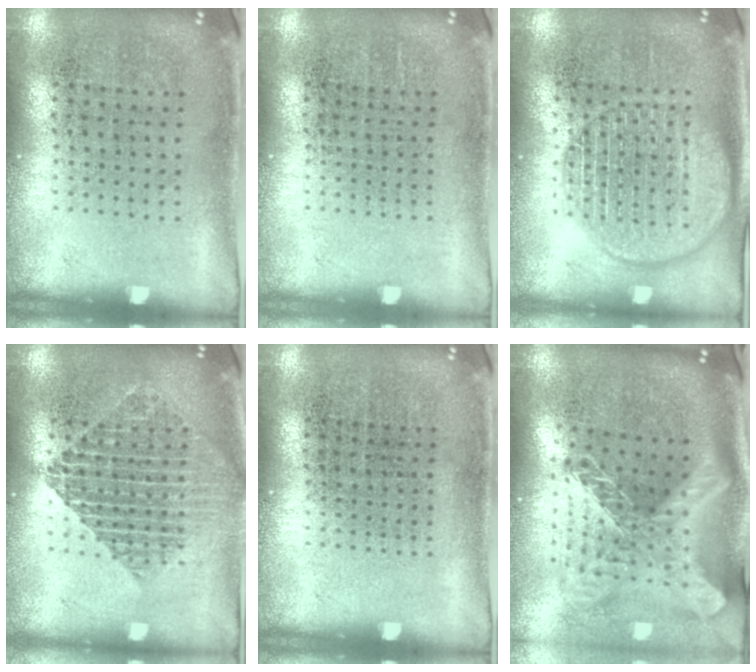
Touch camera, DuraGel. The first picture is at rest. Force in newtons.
{"total": 0.0}
{"total": 3.0, "press": 3.0, "slide": 0.3}
{"total": 1.8, "press": 1.5, "slide": 0.9}
{"total": 0.0}
{"total": 2.8, "press": 2.0, "slide": 2.0}